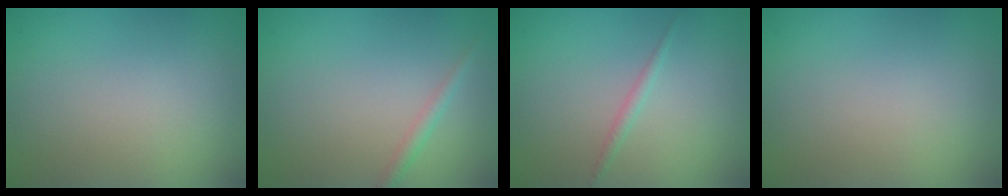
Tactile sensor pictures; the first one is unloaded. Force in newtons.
{"total": 1.2, "press": 1.2, "slide": 0.0}
{"total": 0.9, "press": 0.9, "slide": 0.0}
{"total": 0.0}